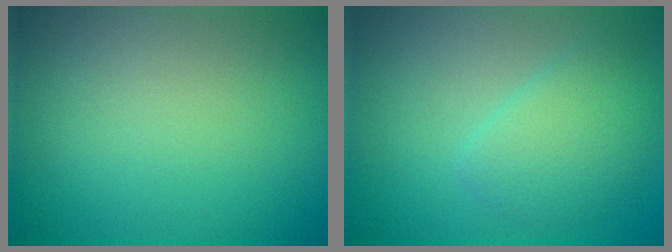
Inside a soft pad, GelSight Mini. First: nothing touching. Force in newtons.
{"total": 3.2, "press": 3.2, "slide": 0.1}